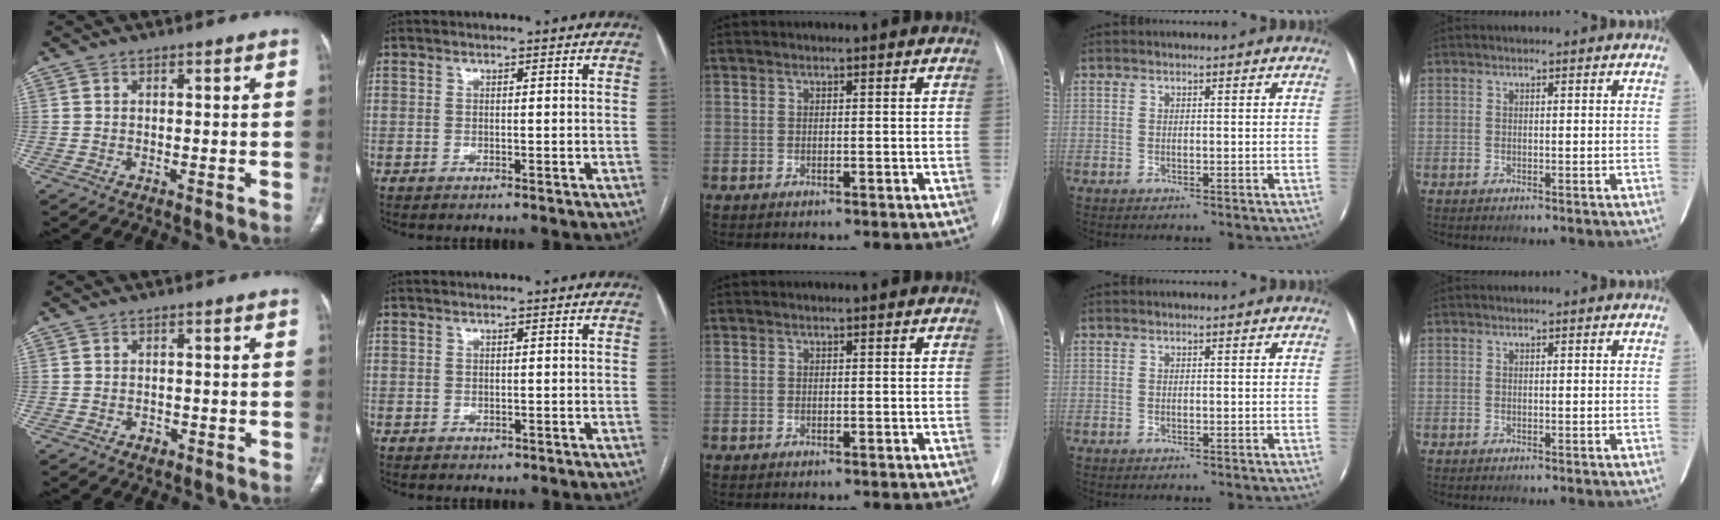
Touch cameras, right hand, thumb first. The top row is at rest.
{"thumb": {"total": 1.4, "force": [-0.7, 1.1, 0.6], "torque": [-0.005, 0.006, -0.007]}, "index": {"total": 0.5, "force": [-0.1, 0.5, 0.2], "torque": [-0.001, 0.000, 0.001]}}